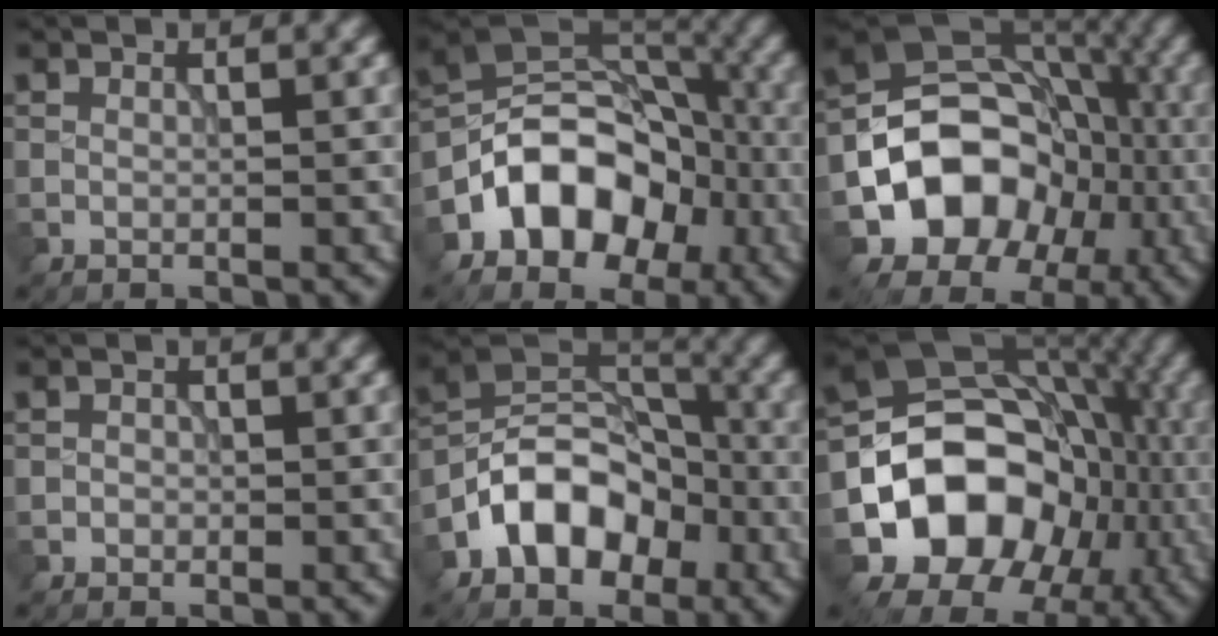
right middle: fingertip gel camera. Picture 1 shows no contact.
{"total": 9.1, "force": [-4.0, 6.4, 5.1], "torque": [-0.056, 0.011, -0.082]}
{"total": 9.9, "force": [-3.1, 7.9, 5.1], "torque": [-0.052, 0.006, -0.055]}
{"total": 0.7, "force": [-0.3, 0.6, 0.1], "torque": [0.004, -0.002, -0.005]}
{"total": 8.3, "force": [-3.9, 5.5, 4.7], "torque": [-0.070, 0.010, -0.087]}
{"total": 12.2, "force": [-3.5, 9.7, 6.5], "torque": [-0.084, 0.005, -0.059]}